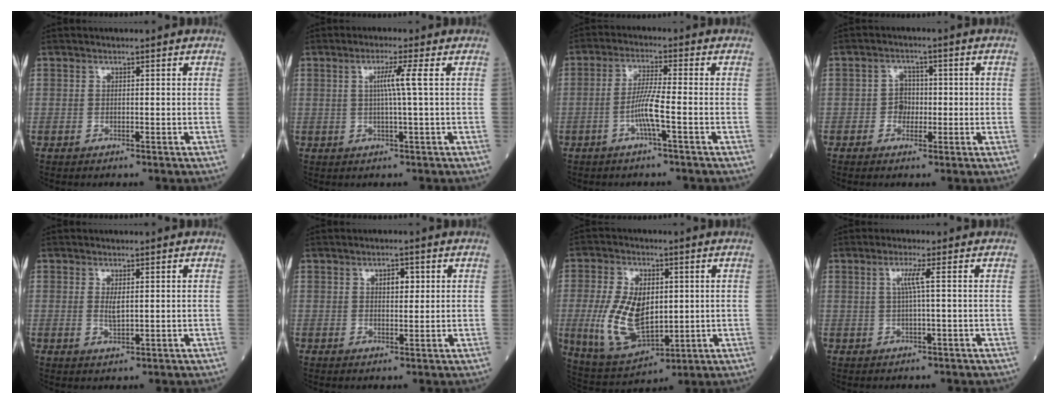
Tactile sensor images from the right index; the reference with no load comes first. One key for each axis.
{"total": 3.9, "fx": 0.8, "fy": -1.1, "fz": 3.6, "tx": -0.066, "ty": 0.000, "tz": 0.013}
{"total": 5.2, "fx": -1.7, "fy": -0.4, "fz": 4.9, "tx": -0.102, "ty": 0.001, "tz": -0.036}
{"total": 3.1, "fx": -0.5, "fy": 2.6, "fz": 1.5, "tx": -0.016, "ty": 0.009, "tz": -0.011}
{"total": 2.1, "fx": 0.4, "fy": 0.5, "fz": 2.0, "tx": -0.038, "ty": -0.005, "tz": 0.011}
{"total": 2.7, "fx": 1.0, "fy": 1.3, "fz": 2.2, "tx": -0.029, "ty": 0.002, "tz": 0.015}
{"total": 13.1, "fx": 0.0, "fy": 6.8, "fz": 11.2, "tx": -0.231, "ty": 0.001, "tz": 0.017}
{"total": 2.8, "fx": 0.6, "fy": -0.6, "fz": 2.7, "tx": -0.052, "ty": 0.003, "tz": 0.012}